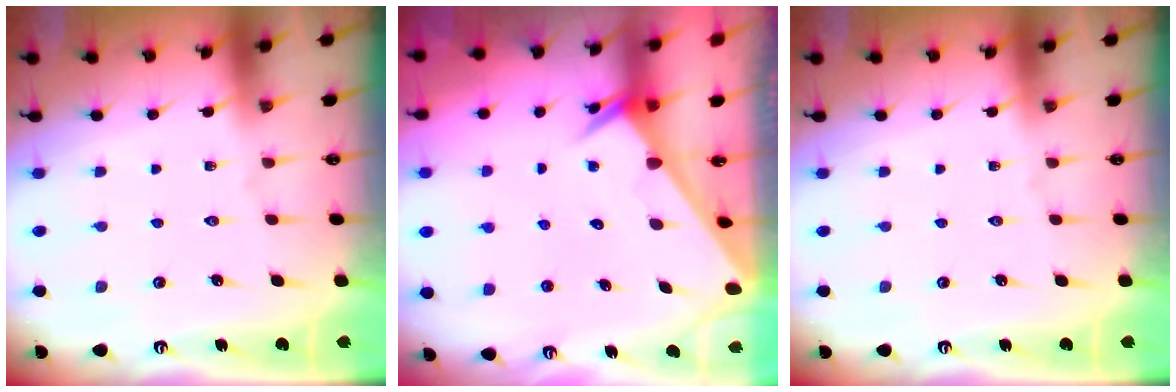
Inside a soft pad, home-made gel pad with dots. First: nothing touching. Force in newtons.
{"total": 2.4, "press": 2.4, "slide": 0.0}
{"total": 0.0}